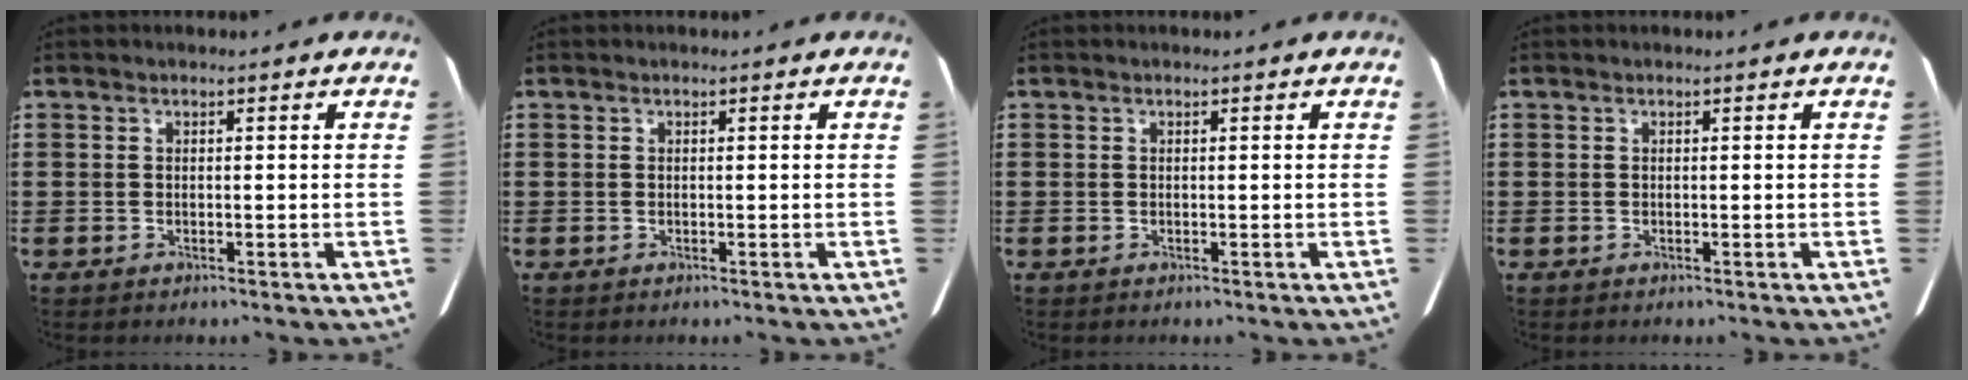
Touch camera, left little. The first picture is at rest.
{"total": 0.0}
{"total": 0.0}
{"total": 0.0}